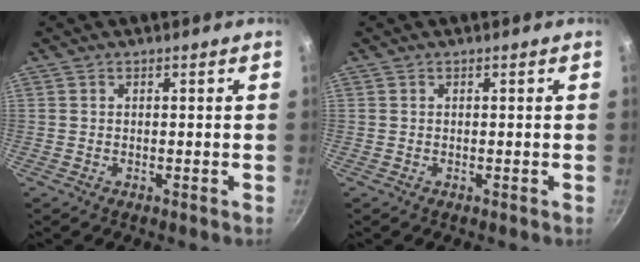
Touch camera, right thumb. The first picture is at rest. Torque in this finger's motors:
{"motor_torque": [-0.09, 0.02, 0.05, -0.04, 0.00]}